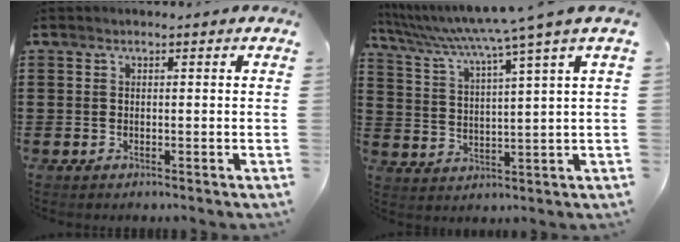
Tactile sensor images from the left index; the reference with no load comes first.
{"total": 5.5, "force": [4.1, -1.4, 3.4], "torque": [-0.085, -0.037, 0.060]}